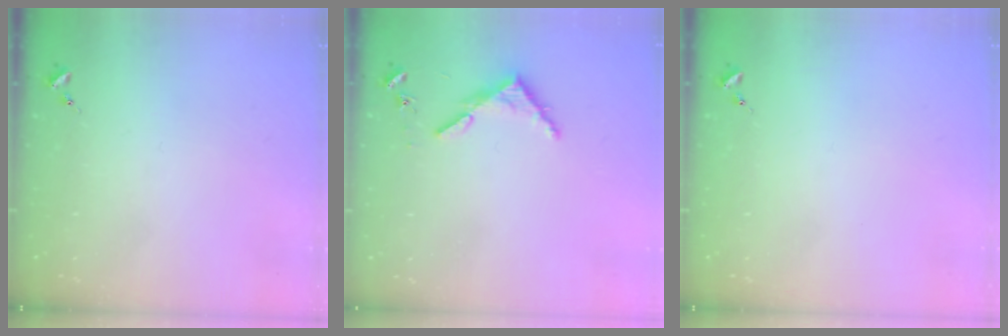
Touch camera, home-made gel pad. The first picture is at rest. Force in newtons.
{"total": 3.9, "press": 3.9, "slide": 0.3}
{"total": 0.0}